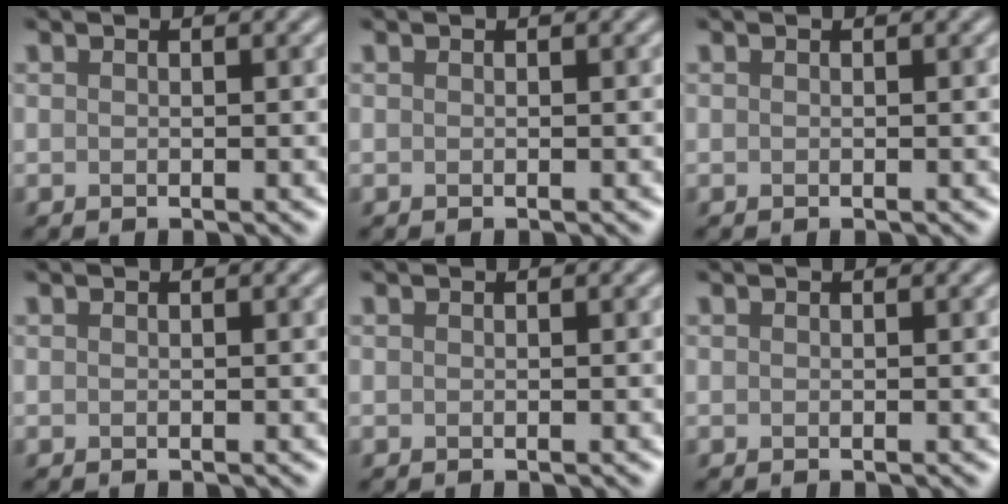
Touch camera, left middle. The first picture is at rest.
{"total": 0.0}
{"total": 0.0}
{"total": 0.0}
{"total": 0.0}
{"total": 0.0}